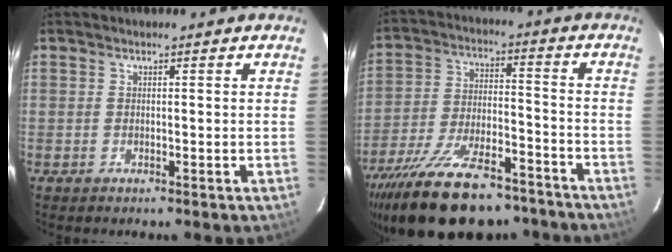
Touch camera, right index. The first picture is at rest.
{"total": 24.1, "force": [-18.7, 8.9, 12.3], "torque": [-0.238, -0.023, -0.280]}